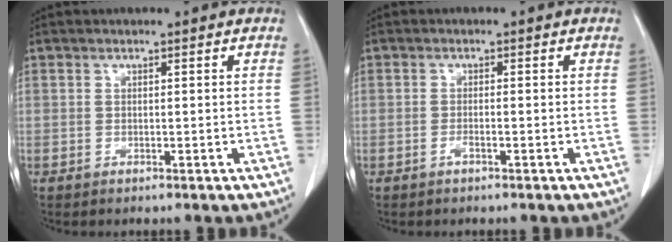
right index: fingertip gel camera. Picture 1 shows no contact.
{"total": 1.0, "force": [-0.7, -0.1, 0.8], "torque": [-0.016, 0.001, -0.014]}